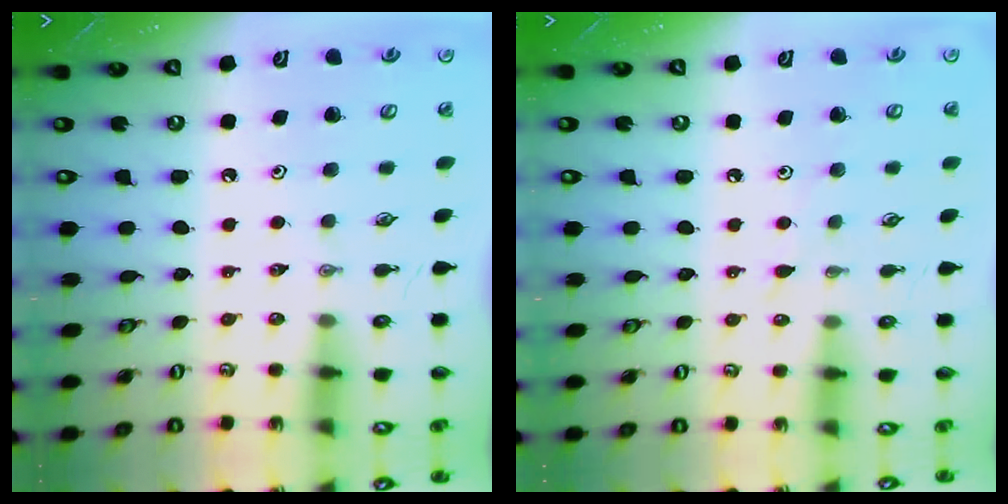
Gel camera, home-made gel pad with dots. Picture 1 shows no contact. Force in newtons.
{"total": 2.5, "press": 2.5, "slide": 0.4}